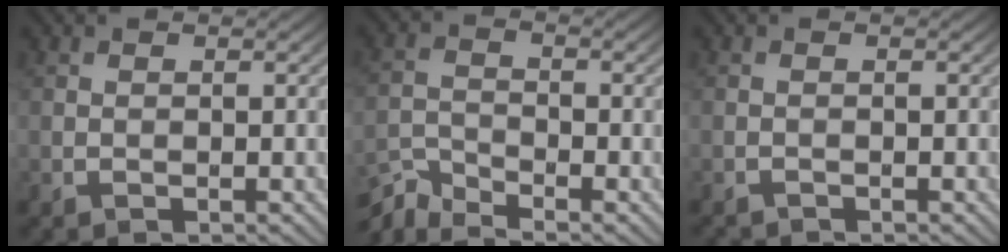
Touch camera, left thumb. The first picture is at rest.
{"total": 4.7, "force": [-4.3, 0.8, 1.9], "torque": [-0.044, -0.010, -0.096]}
{"total": 0.8, "force": [-0.8, 0.0, 0.0], "torque": [0.001, -0.002, -0.019]}